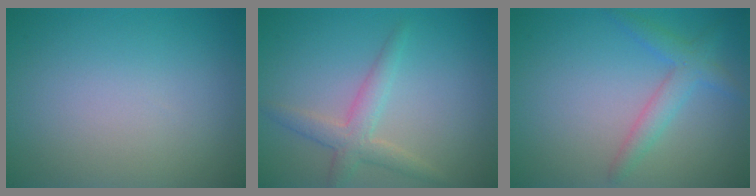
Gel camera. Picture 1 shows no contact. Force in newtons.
{"total": 2.8, "press": 2.8, "slide": 0.1}
{"total": 2.6, "press": 2.6, "slide": 0.2}